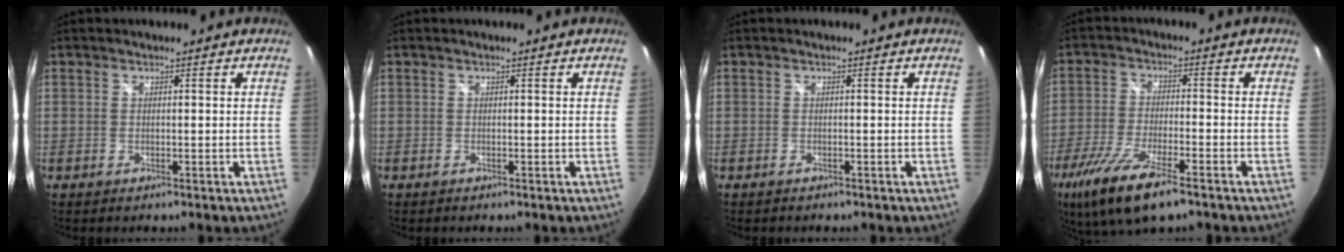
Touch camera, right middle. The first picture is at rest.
{"total": 0.0}
{"total": 0.9, "force": [-0.7, 0.4, 0.2], "torque": [-0.007, -0.002, -0.012]}
{"total": 13.5, "force": [-8.6, 3.3, 9.8], "torque": [-0.217, -0.041, -0.164]}